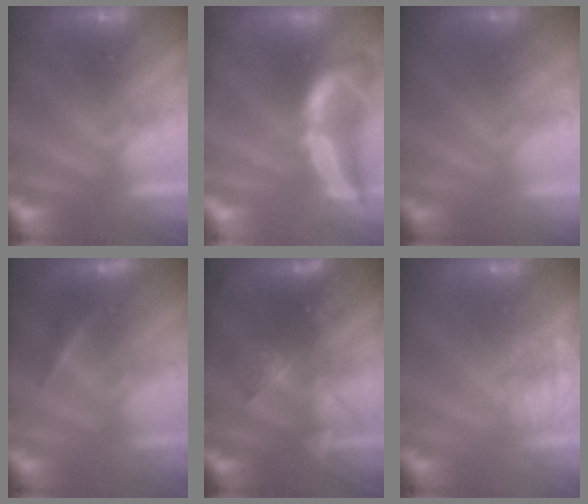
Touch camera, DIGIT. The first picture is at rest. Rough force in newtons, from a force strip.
{"total": 1.9}
{"total": 1.6}
{"total": 2.4}
{"total": 2.6}
{"total": 4.7}